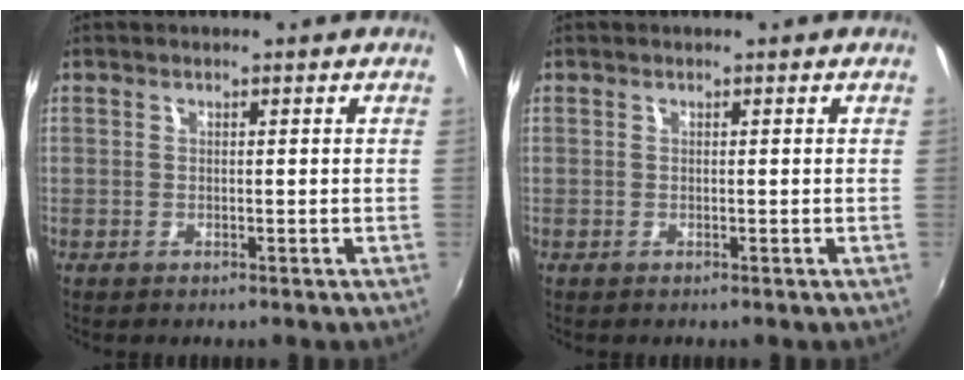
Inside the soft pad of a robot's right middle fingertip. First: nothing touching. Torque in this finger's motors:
{"motor_torque": [0.00, 0.00, 0.00, 0.00]}